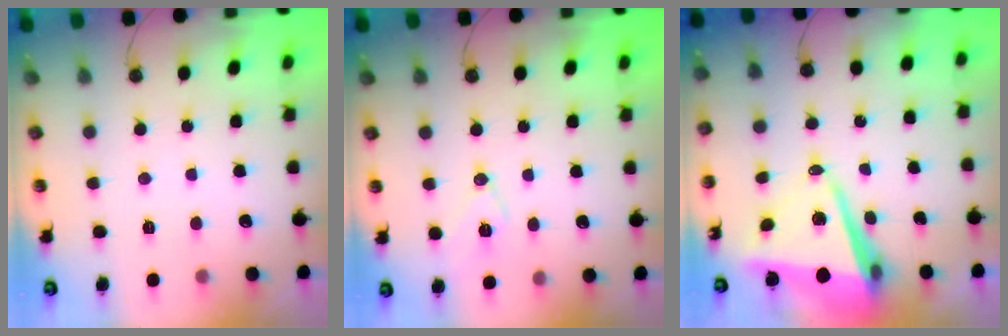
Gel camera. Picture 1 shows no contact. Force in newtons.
{"total": 8.2, "press": 7.4, "slide": 3.5}
{"total": 10.2, "press": 10.2, "slide": 0.8}